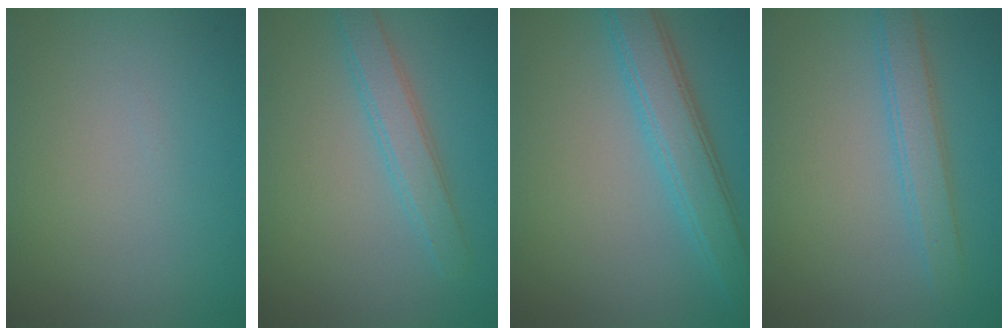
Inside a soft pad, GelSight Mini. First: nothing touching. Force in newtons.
{"total": 2.9, "press": 2.9, "slide": 0.1}
{"total": 4.5, "press": 4.5, "slide": 0.1}
{"total": 3.0, "press": 2.9, "slide": 0.2}